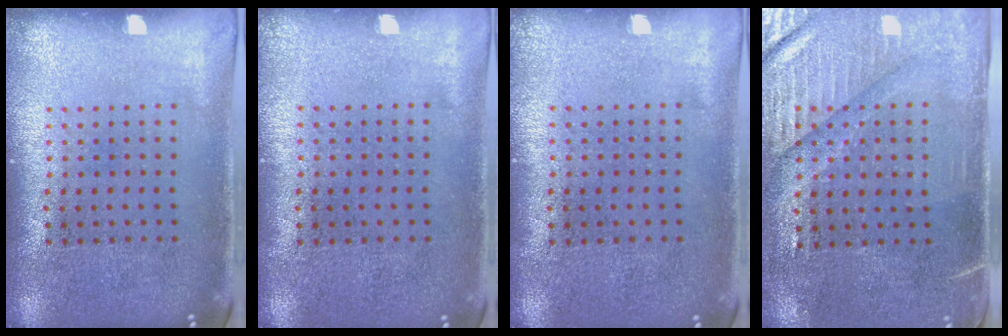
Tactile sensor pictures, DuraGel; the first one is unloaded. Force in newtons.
{"total": 0.0}
{"total": 0.0}
{"total": 3.5, "press": 3.2, "slide": 1.6}